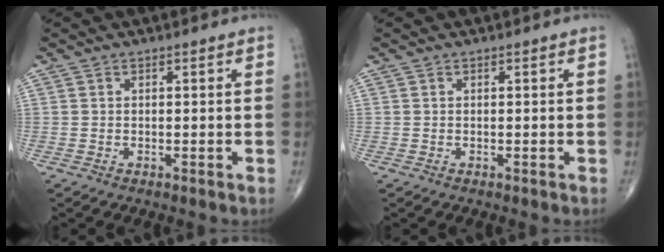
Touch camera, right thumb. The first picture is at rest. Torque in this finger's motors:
{"motor_torque": [0.26, 0.32, -0.12, -0.06, 0.02]}